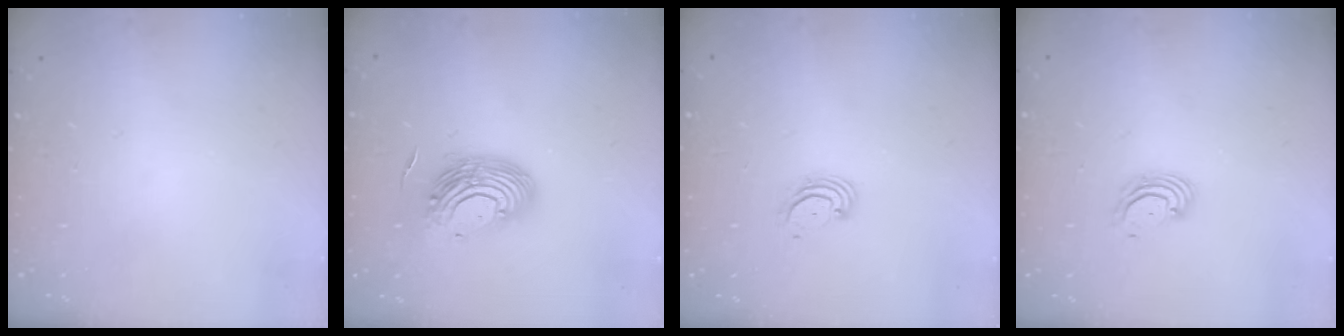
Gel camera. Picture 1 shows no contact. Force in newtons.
{"total": 12.8, "press": 12.6, "slide": 2.2}
{"total": 3.0, "press": 3.0, "slide": 0.3}
{"total": 3.4, "press": 3.4, "slide": 0.0}